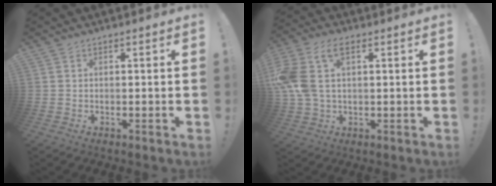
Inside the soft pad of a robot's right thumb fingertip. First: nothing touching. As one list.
[{"total": 12.2, "force": [3.5, 7.1, 9.4], "torque": [-0.216, -0.002, 0.067]}]